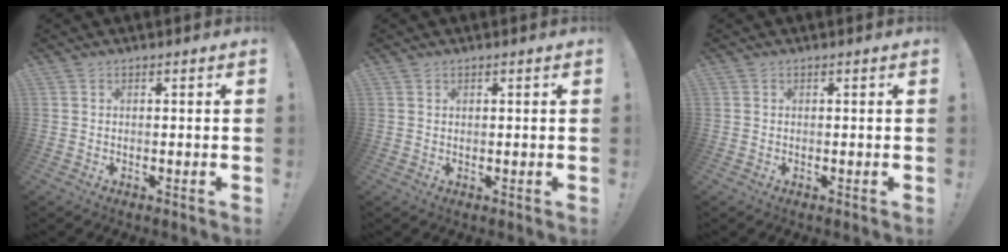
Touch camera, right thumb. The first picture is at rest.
{"total": 0.6, "force": [0.5, 0.4, 0.2], "torque": [0.004, -0.002, 0.007]}
{"total": 0.0}